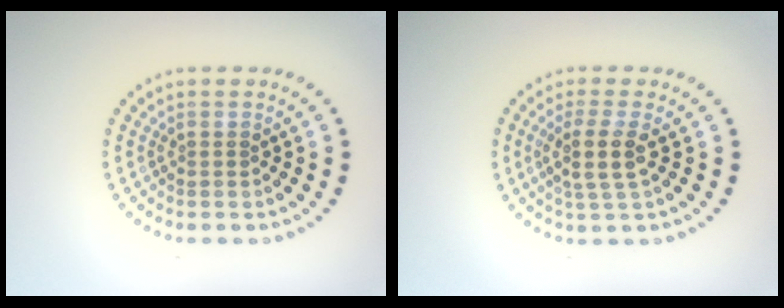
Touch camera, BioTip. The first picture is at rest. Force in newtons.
{"total": 2.8, "press": 2.4, "slide": 1.5}